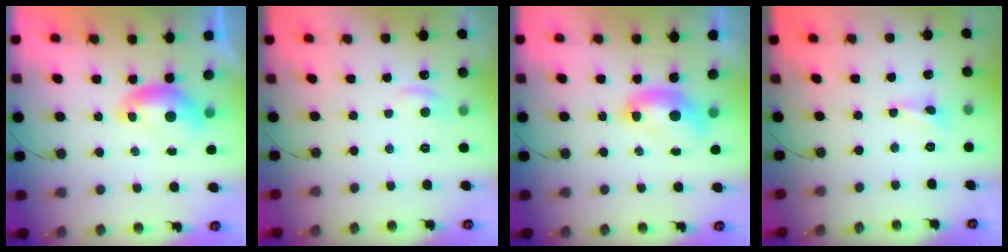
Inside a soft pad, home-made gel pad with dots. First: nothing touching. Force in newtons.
{"total": 1.1, "press": 0.7, "slide": 0.8}
{"total": 2.0, "press": 2.0, "slide": 0.2}
{"total": 0.6, "press": 0.5, "slide": 0.4}